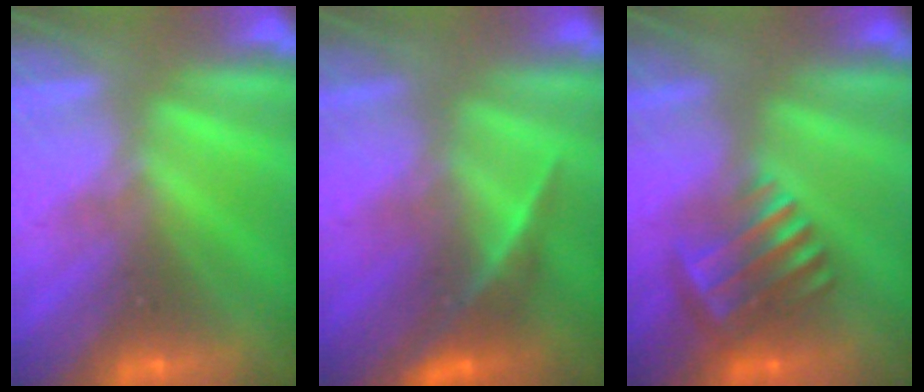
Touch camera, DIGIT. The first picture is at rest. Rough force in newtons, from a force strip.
{"total": 2.4}
{"total": 3.7}